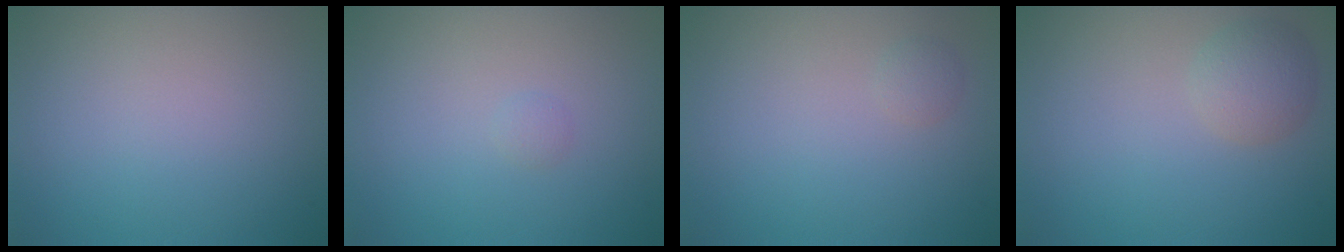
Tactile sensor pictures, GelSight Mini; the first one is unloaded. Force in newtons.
{"total": 0.5, "press": 0.5, "slide": 0.0}
{"total": 0.7, "press": 0.7, "slide": 0.0}
{"total": 2.2, "press": 2.2, "slide": 0.1}